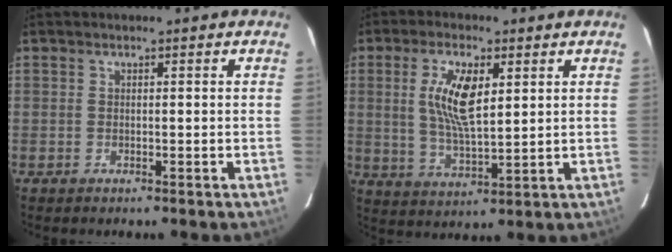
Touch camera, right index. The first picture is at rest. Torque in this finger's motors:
{"motor_torque": [1.05, 0.60, 0.38, 0.17]}